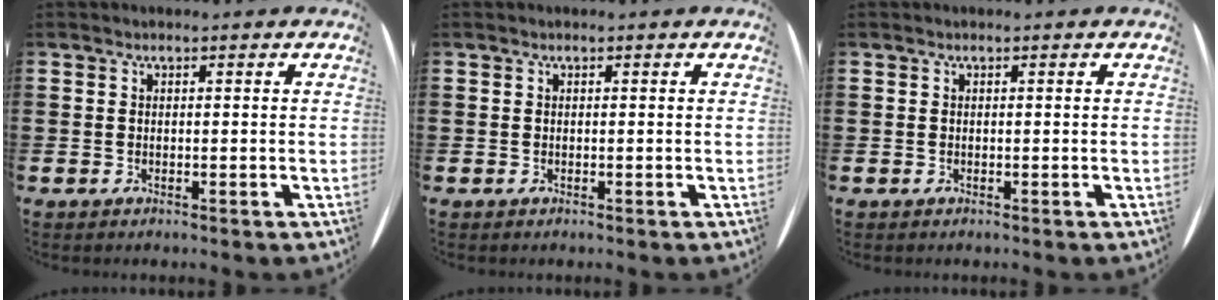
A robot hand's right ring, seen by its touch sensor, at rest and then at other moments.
{"total": 0.0}
{"total": 0.0}